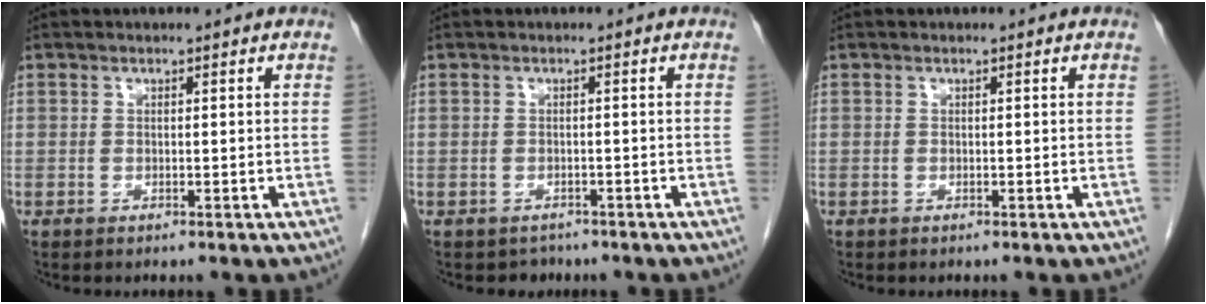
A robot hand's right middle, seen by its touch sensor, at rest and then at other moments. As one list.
[{"total": 2.0, "force": [-1.6, 1.2, -0.2], "torque": [-0.005, 0.002, -0.025]}, {"total": 0.0}]